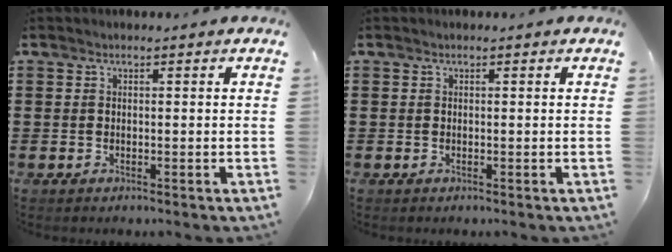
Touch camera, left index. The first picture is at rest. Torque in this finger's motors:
{"motor_torque": [0.02, -0.11, 0.03, -0.01]}